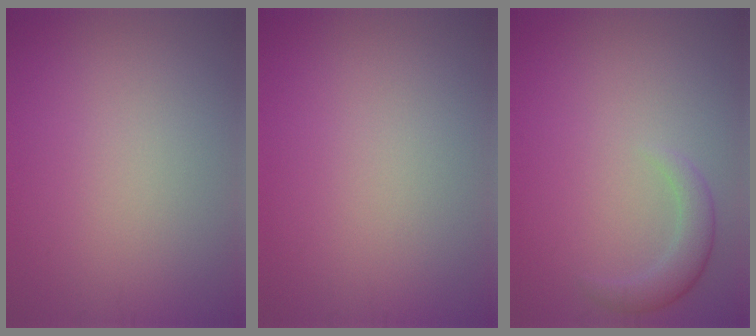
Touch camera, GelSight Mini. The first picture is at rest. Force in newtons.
{"total": 0.0}
{"total": 2.3, "press": 2.3, "slide": 0.3}